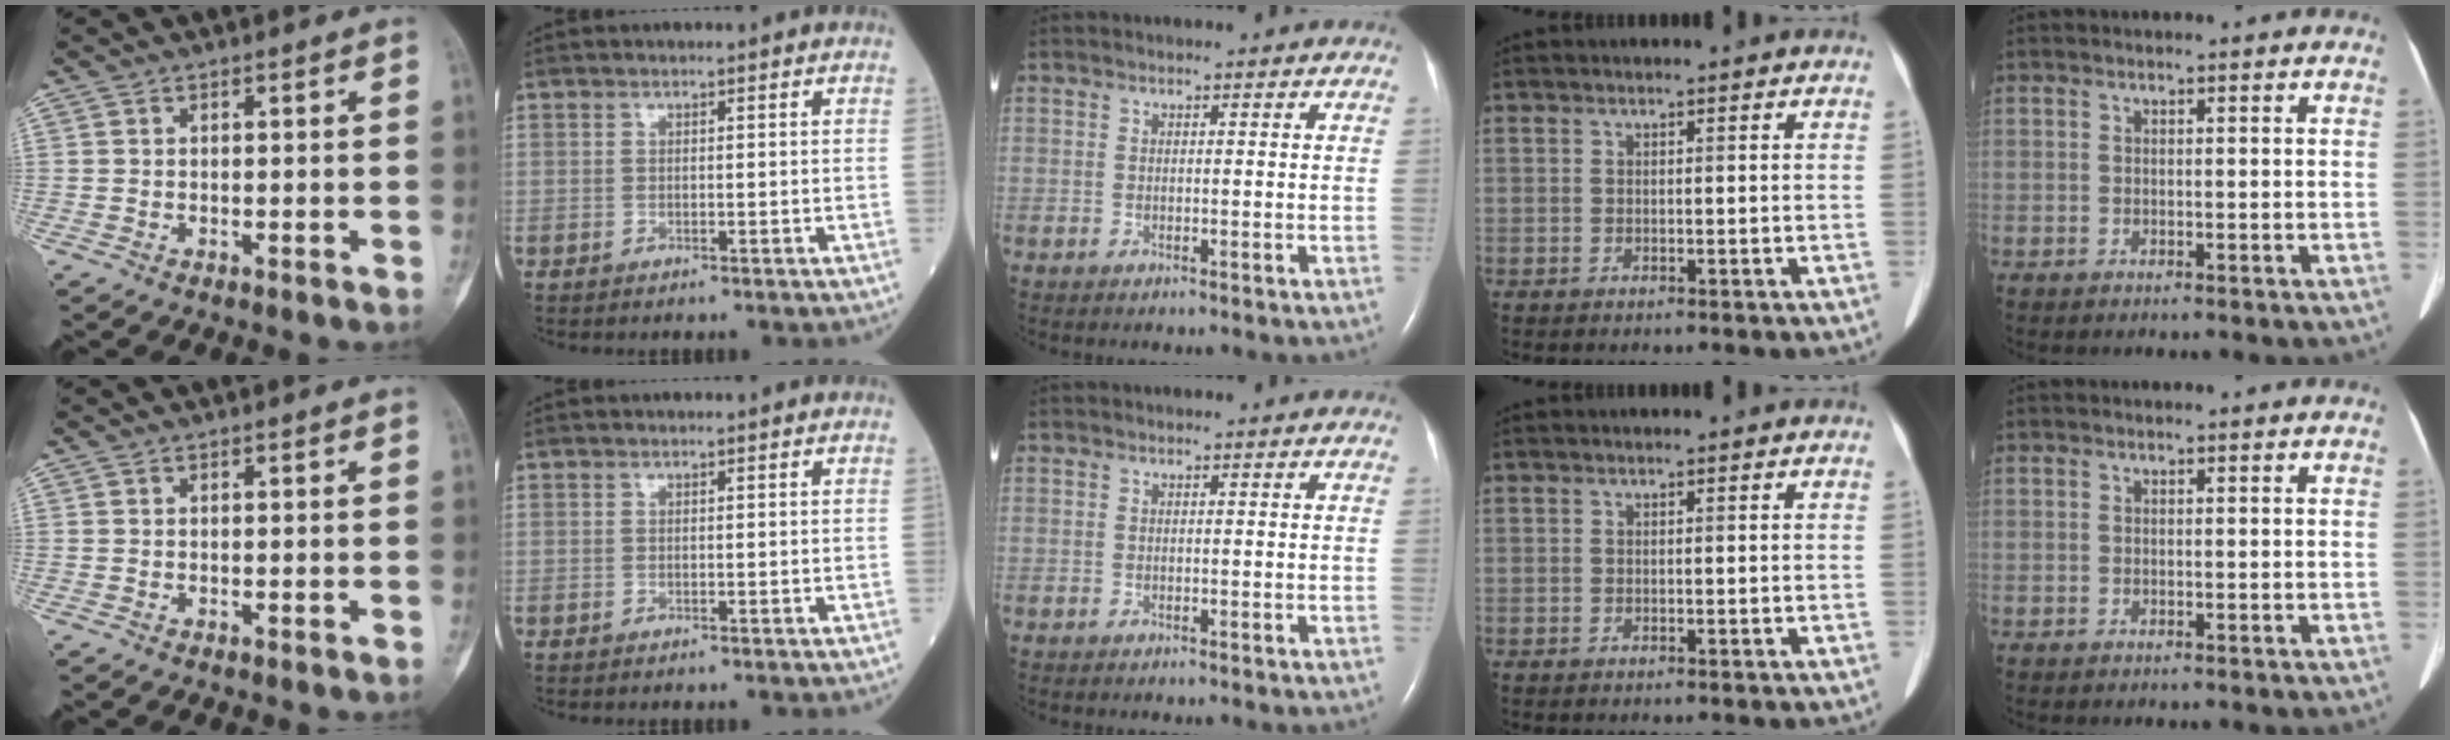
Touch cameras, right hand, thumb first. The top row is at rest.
{}